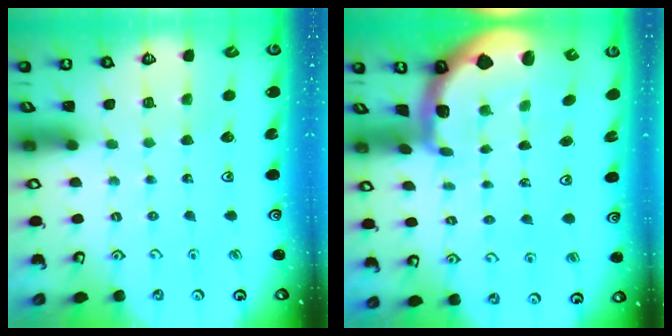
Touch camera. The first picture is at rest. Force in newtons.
{"total": 1.7, "press": 1.7, "slide": 0.4}